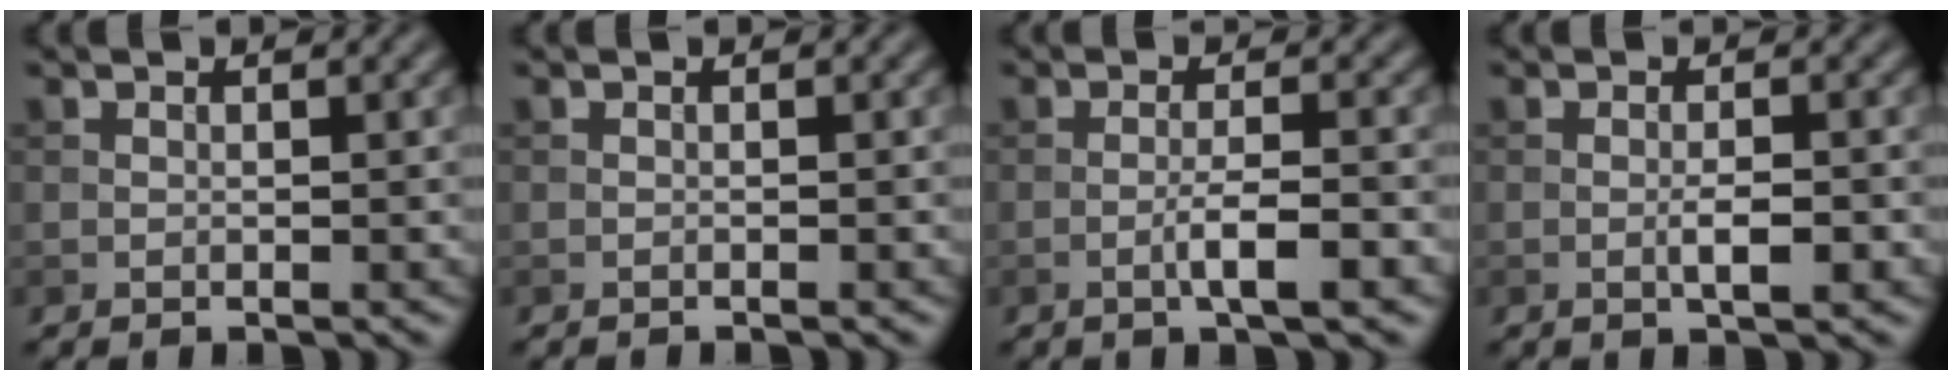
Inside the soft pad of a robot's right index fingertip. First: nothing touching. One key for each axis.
{"total": 0.6, "fx": -0.6, "fy": 0.1, "fz": 0.2, "tx": 0.002, "ty": 0.000, "tz": -0.011}
{"total": 3.2, "fx": -1.3, "fy": 0.4, "fz": 2.9, "tx": -0.051, "ty": 0.006, "tz": -0.025}
{"total": 2.2, "fx": -0.7, "fy": 0.4, "fz": 2.0, "tx": -0.035, "ty": 0.000, "tz": -0.012}